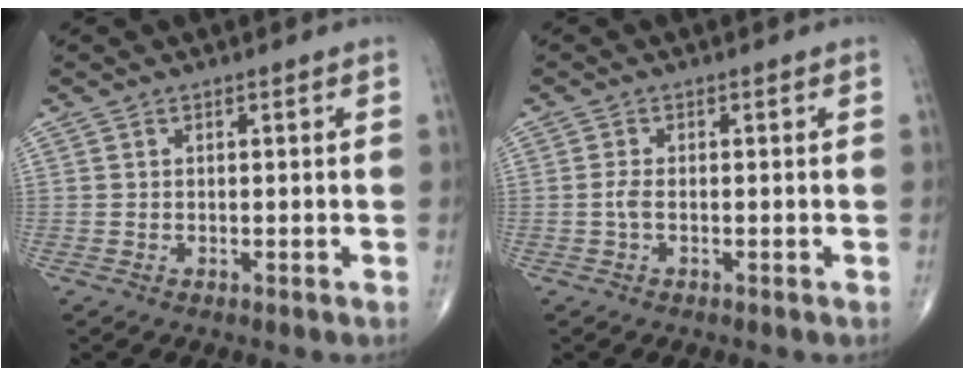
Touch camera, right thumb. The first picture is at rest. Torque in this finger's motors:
{"motor_torque": [0.23, 0.05, 0.33, -0.03, 0.00]}